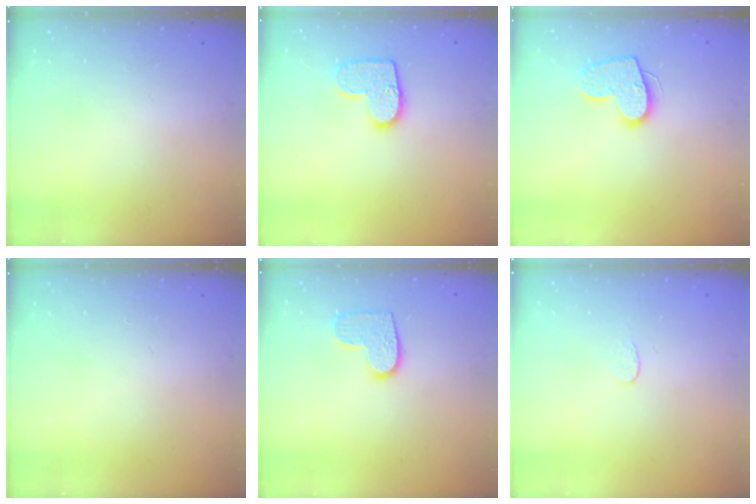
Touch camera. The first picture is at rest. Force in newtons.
{"total": 10.7, "press": 10.7, "slide": 0.6}
{"total": 12.4, "press": 12.4, "slide": 0.7}
{"total": 0.0}
{"total": 8.6, "press": 8.6, "slide": 0.3}
{"total": 3.0, "press": 3.0, "slide": 0.2}